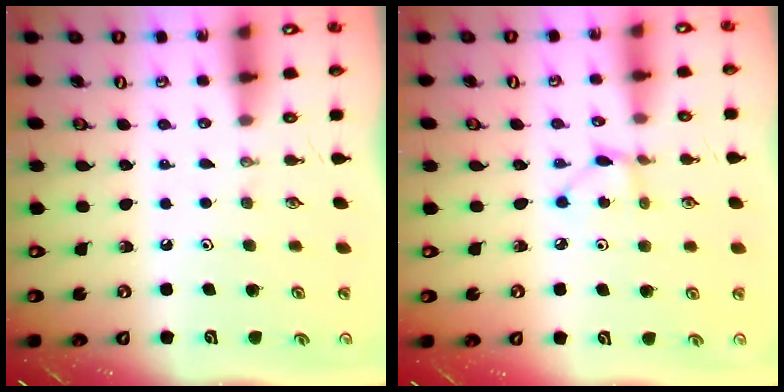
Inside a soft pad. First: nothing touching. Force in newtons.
{"total": 3.8, "press": 3.8, "slide": 0.4}